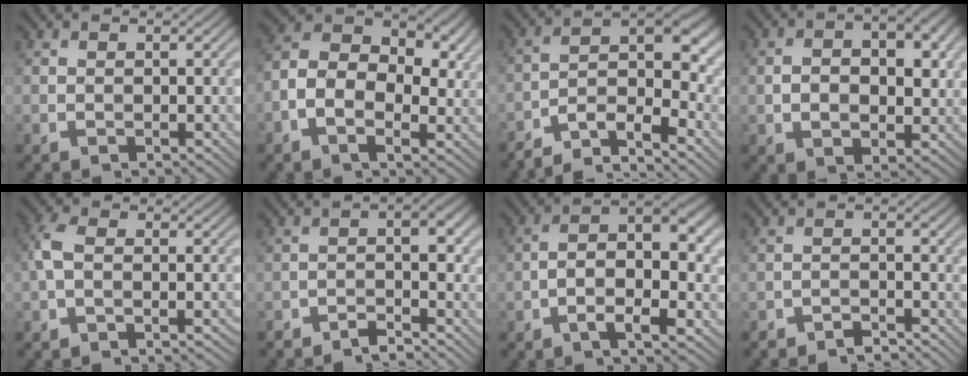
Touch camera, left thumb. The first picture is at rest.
{"total": 9.6, "force": [-0.8, 6.6, 7.0], "torque": [-0.140, 0.003, -0.028]}
{"total": 10.1, "force": [-7.4, 3.2, 6.1], "torque": [-0.078, 0.007, -0.143]}
{"total": 9.4, "force": [1.0, 5.5, 7.6], "torque": [-0.123, -0.006, 0.016]}
{"total": 3.9, "force": [-1.3, 1.7, 3.3], "torque": [-0.083, 0.007, -0.035]}
{"total": 3.6, "force": [-2.9, 0.6, 2.1], "torque": [-0.035, 0.007, -0.055]}
{"total": 7.9, "force": [-2.1, 2.9, 7.1], "torque": [-0.114, 0.012, -0.041]}
{"total": 2.7, "force": [-2.6, 0.4, 0.7], "torque": [-0.008, 0.002, -0.051]}